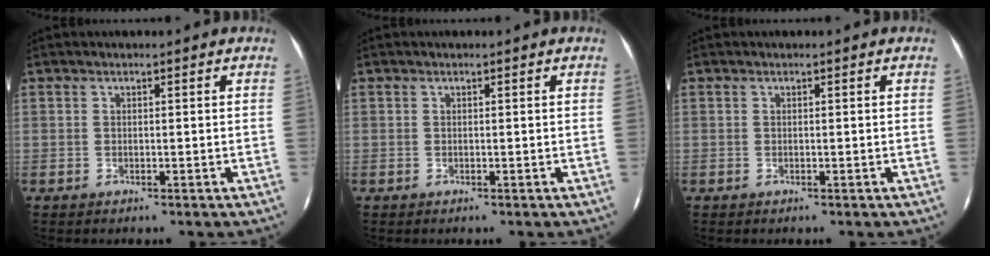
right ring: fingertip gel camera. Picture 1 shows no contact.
{"total": 0.0}
{"total": 0.0}